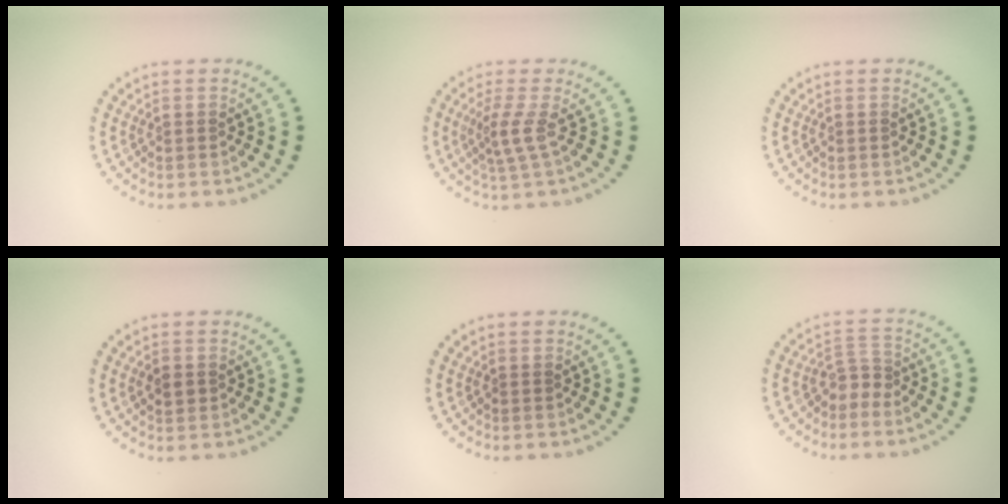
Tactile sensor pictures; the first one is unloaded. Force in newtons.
{"total": 2.2, "press": 1.5, "slide": 1.6}
{"total": 0.0}
{"total": 1.1, "press": 1.1, "slide": 0.2}
{"total": 0.0}
{"total": 1.7, "press": 1.2, "slide": 1.3}